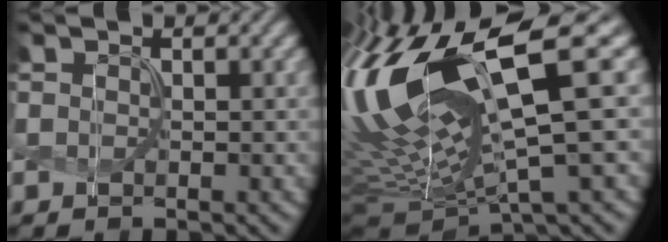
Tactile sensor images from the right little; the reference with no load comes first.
{"total": 17.5, "force": [3.3, 4.9, 16.5], "torque": [-0.347, 0.006, 0.081]}